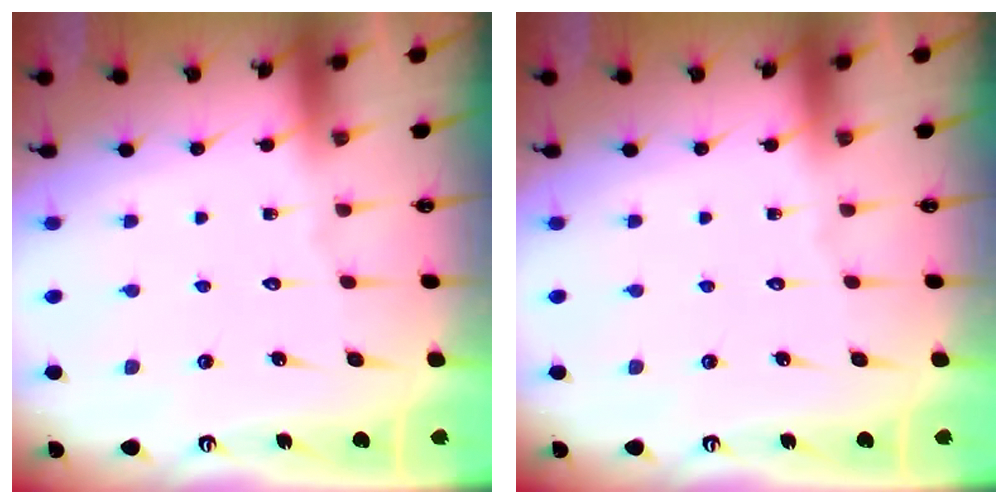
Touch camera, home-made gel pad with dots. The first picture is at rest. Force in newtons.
{"total": 0.0}